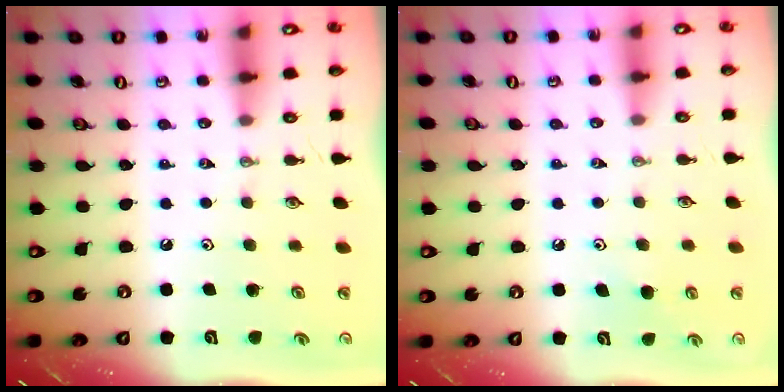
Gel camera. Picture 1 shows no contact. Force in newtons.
{"total": 4.9, "press": 4.8, "slide": 0.5}